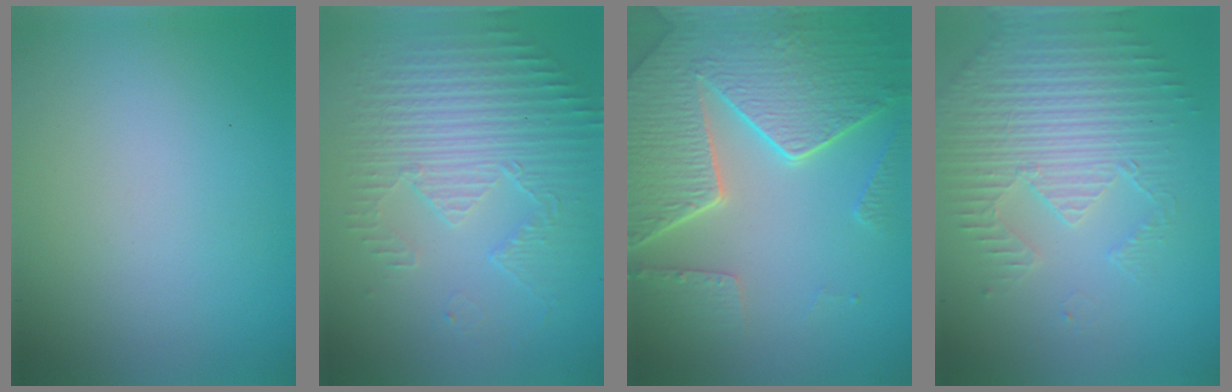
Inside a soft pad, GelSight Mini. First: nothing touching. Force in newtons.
{"total": 5.6, "press": 3.5, "slide": 4.4}
{"total": 8.3, "press": 6.1, "slide": 5.6}
{"total": 3.9, "press": 3.8, "slide": 0.8}